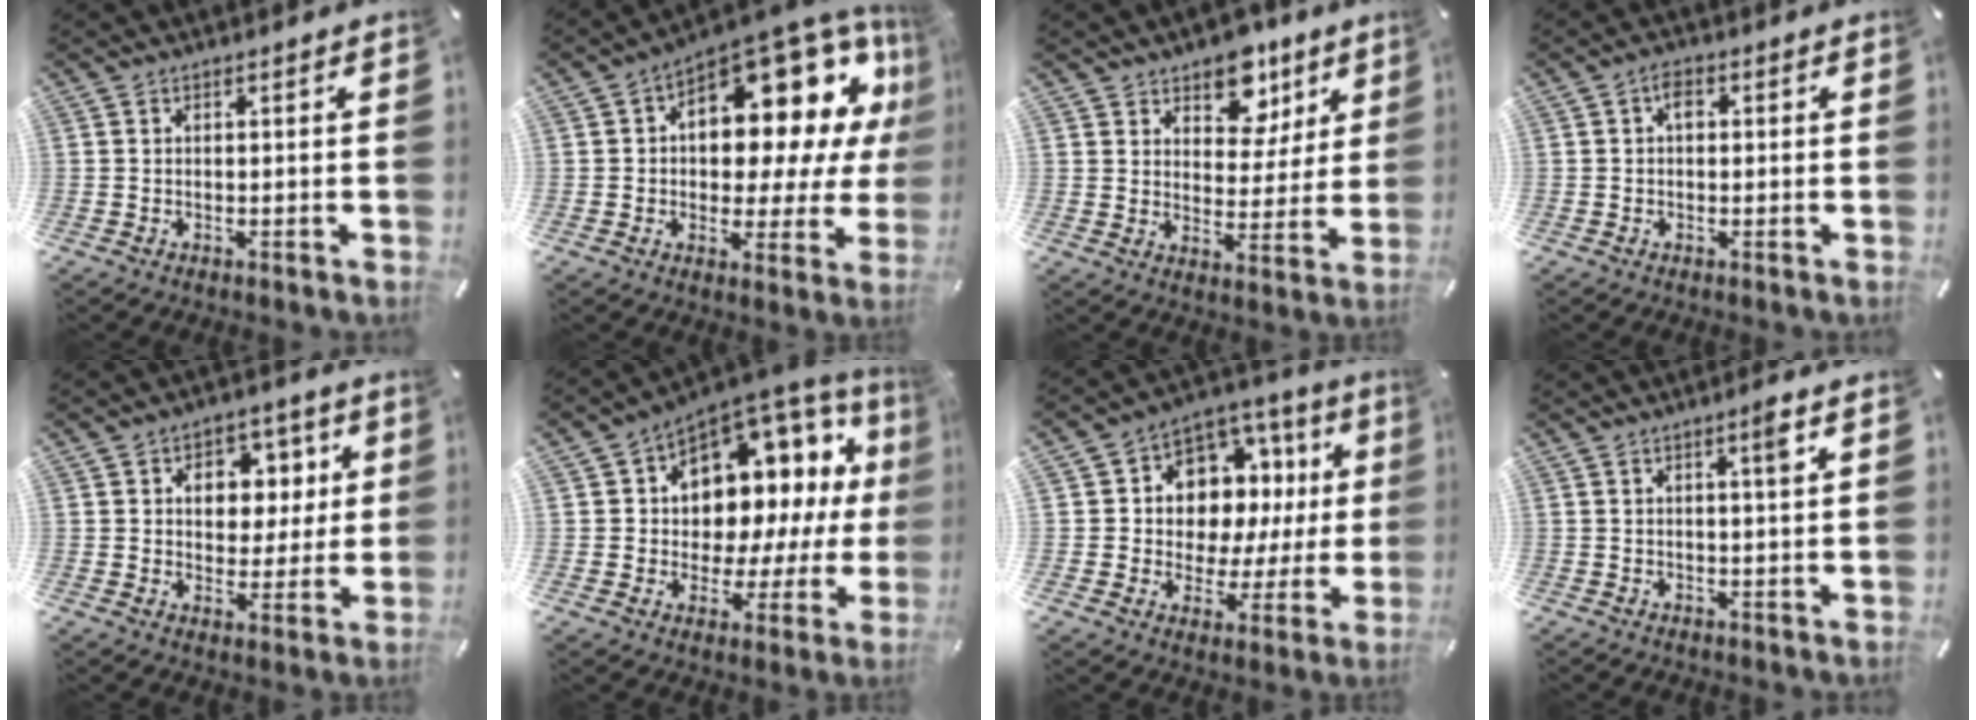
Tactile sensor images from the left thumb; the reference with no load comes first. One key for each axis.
{"total": 15.6, "fx": 7.9, "fy": 8.2, "fz": 10.6, "tx": -0.121, "ty": -0.092, "tz": 0.124}
{"total": 10.9, "fx": 7.3, "fy": 7.2, "fz": 3.7, "tx": -0.041, "ty": -0.053, "tz": 0.128}
{"total": 2.4, "fx": 0.3, "fy": 1.6, "fz": 1.8, "tx": -0.036, "ty": 0.008, "tz": 0.003}
{"total": 8.7, "fx": 2.4, "fy": 7.2, "fz": 4.2, "tx": -0.051, "ty": -0.005, "tz": 0.038}
{"total": 11.2, "fx": 4.4, "fy": 9.0, "fz": 5.2, "tx": -0.066, "ty": -0.062, "tz": 0.080}
{"total": 10.9, "fx": 4.6, "fy": 8.9, "fz": 4.2, "tx": -0.065, "ty": -0.059, "tz": 0.086}
{"total": 3.2, "fx": 1.4, "fy": 0.1, "fz": 2.9, "tx": -0.044, "ty": -0.006, "tz": 0.017}